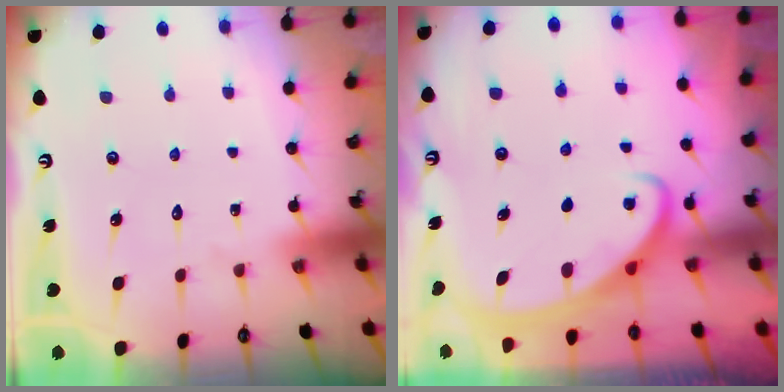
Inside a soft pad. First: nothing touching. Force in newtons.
{"total": 2.5, "press": 2.5, "slide": 0.4}